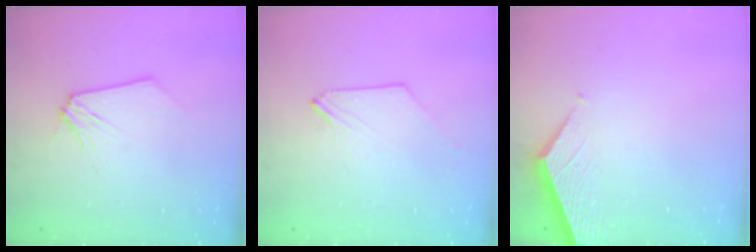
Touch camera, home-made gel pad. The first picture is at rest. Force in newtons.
{"total": 0.7, "press": 0.7, "slide": 0.2}
{"total": 3.7, "press": 3.7, "slide": 0.3}